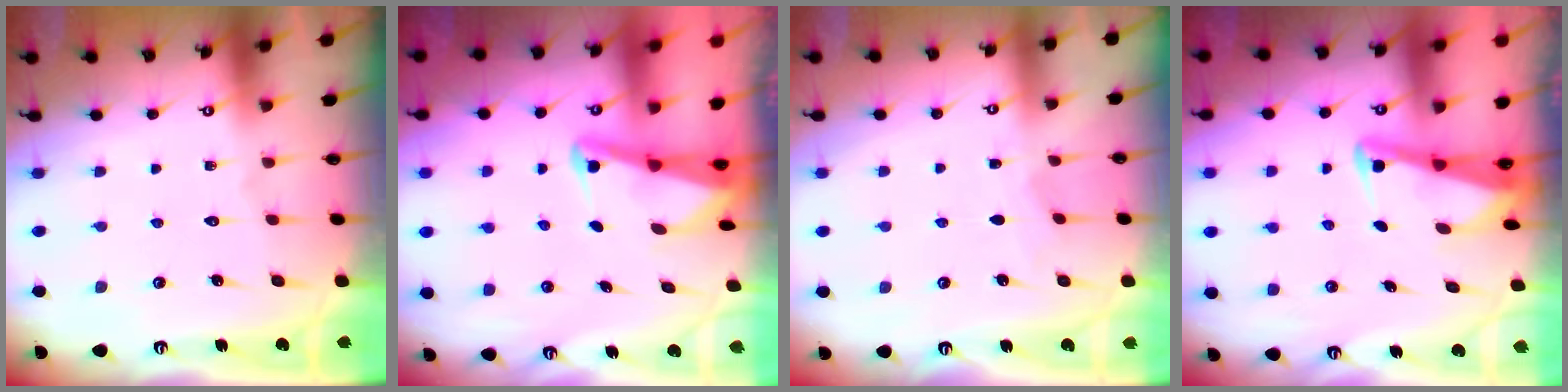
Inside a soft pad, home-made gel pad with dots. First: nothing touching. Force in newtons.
{"total": 2.7, "press": 2.6, "slide": 0.6}
{"total": 2.7, "press": 2.6, "slide": 0.4}
{"total": 3.0, "press": 2.9, "slide": 0.3}